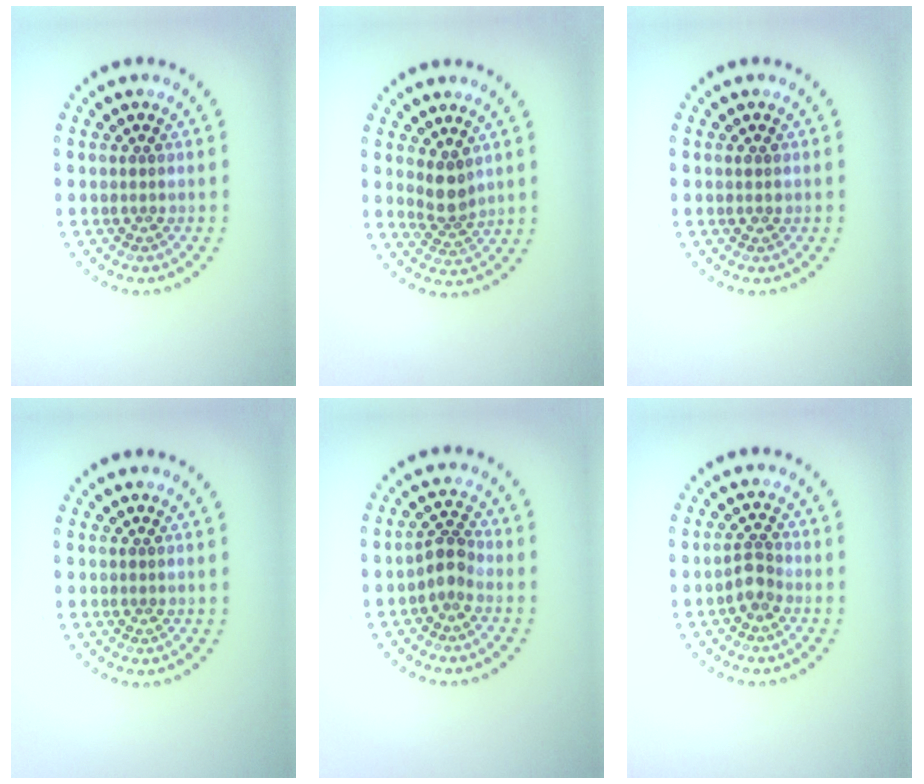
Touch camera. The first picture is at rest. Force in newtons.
{"total": 2.4, "press": 2.0, "slide": 1.4}
{"total": 0.9, "press": 0.9, "slide": 0.1}
{"total": 0.0}
{"total": 2.0, "press": 1.6, "slide": 1.2}
{"total": 1.8, "press": 1.5, "slide": 1.0}